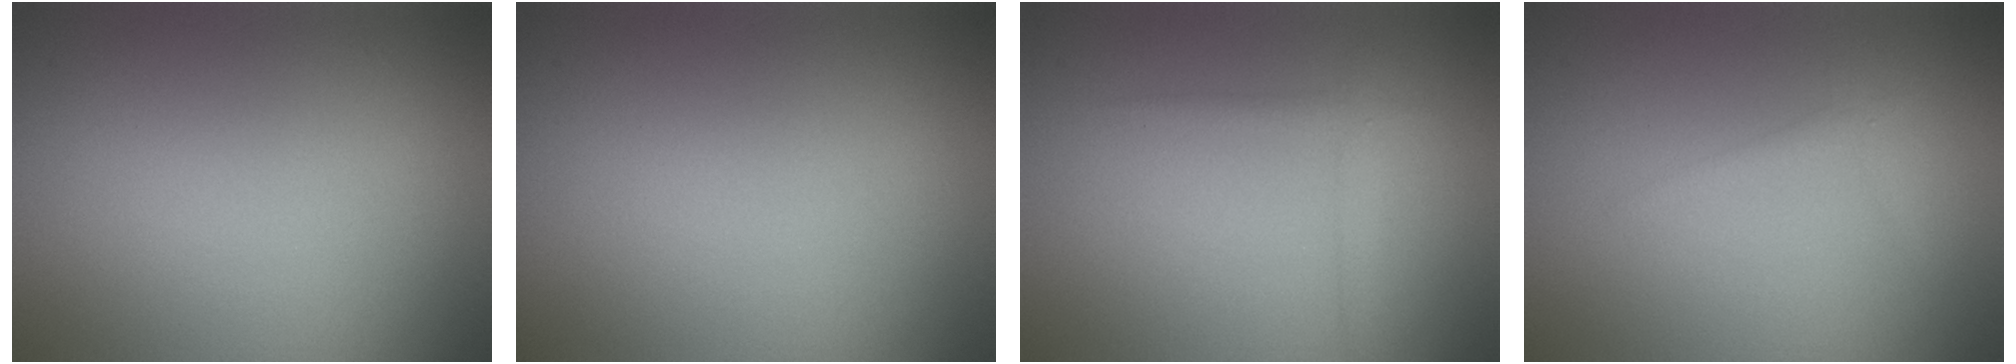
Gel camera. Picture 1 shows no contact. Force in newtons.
{"total": 0.0}
{"total": 1.4, "press": 1.4, "slide": 0.0}
{"total": 0.9, "press": 0.9, "slide": 0.1}